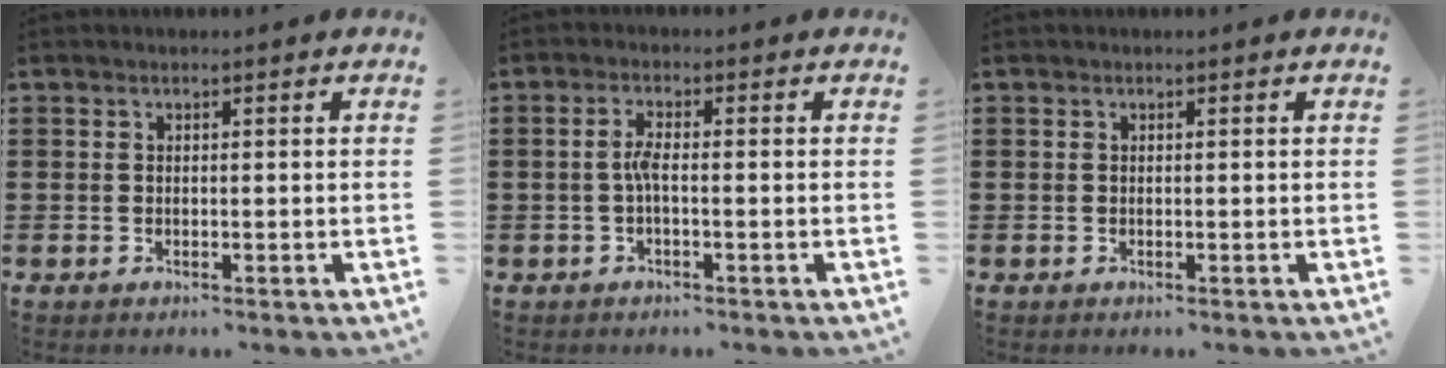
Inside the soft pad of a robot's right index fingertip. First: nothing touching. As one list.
[{"total": 2.6, "force": [-0.6, 0.6, 2.5], "torque": [-0.056, 0.000, -0.014]}, {"total": 0.0}]